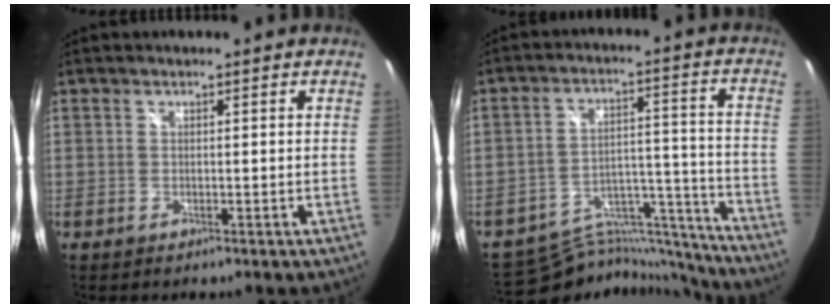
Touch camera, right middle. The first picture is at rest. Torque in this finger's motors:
{"motor_torque": [-1.02, -0.91, -0.40, -0.10]}